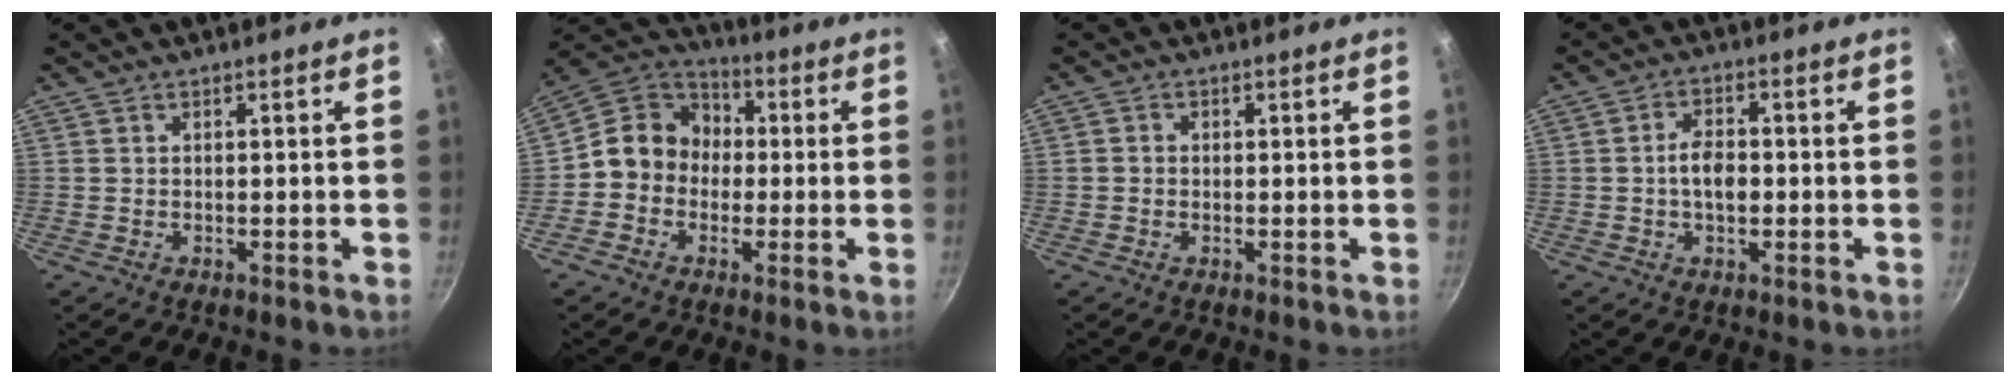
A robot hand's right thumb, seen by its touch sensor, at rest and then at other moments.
{"total": 8.1, "force": [-1.1, 7.1, 3.7], "torque": [-0.035, 0.028, -0.046]}
{"total": 1.0, "force": [-0.2, 0.9, 0.3], "torque": [-0.006, 0.004, -0.007]}
{"total": 5.4, "force": [-0.5, 3.2, 4.3], "torque": [-0.066, 0.014, -0.014]}